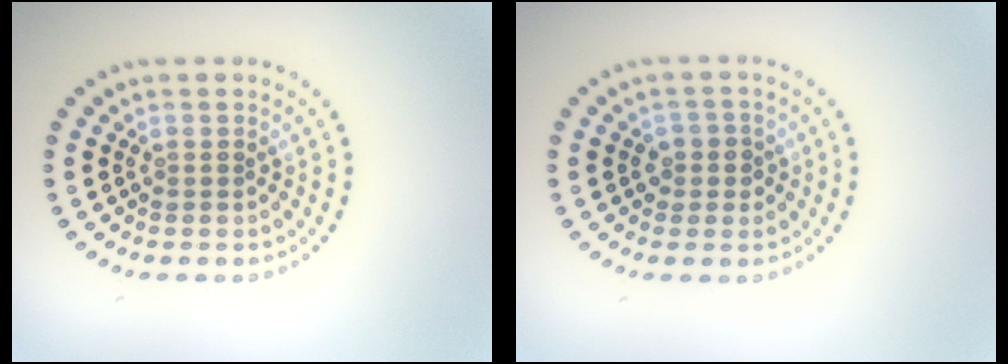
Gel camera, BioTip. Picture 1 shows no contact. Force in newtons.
{"total": 1.8, "press": 1.5, "slide": 0.9}